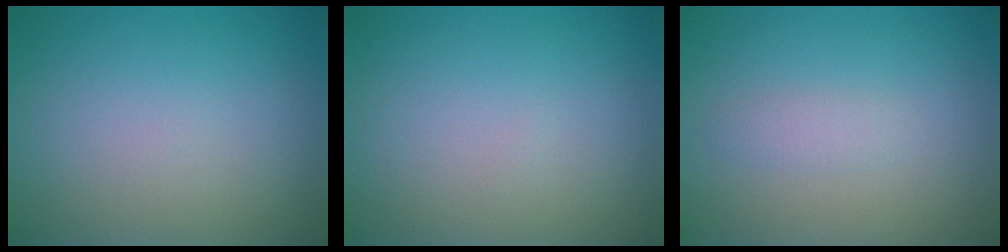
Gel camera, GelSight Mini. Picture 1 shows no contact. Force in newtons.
{"total": 0.0}
{"total": 1.1, "press": 1.1, "slide": 0.1}